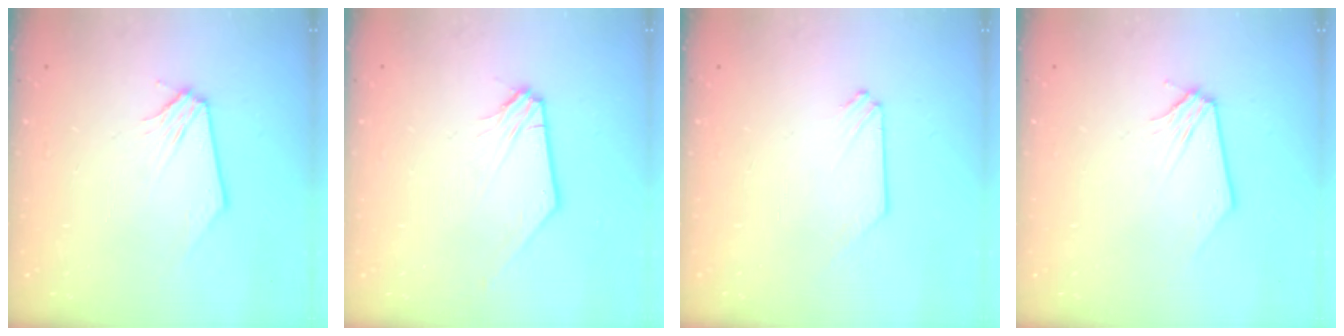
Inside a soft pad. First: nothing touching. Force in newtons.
{"total": 1.2, "press": 1.2, "slide": 0.1}
{"total": 0.0}
{"total": 0.0}